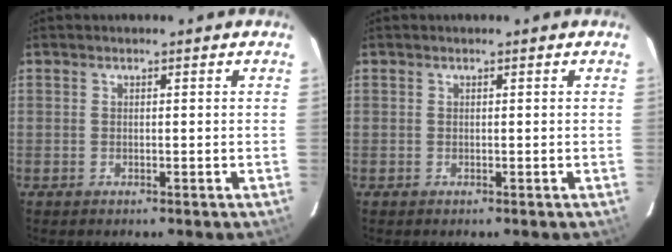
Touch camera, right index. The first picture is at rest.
{"total": 0.0}